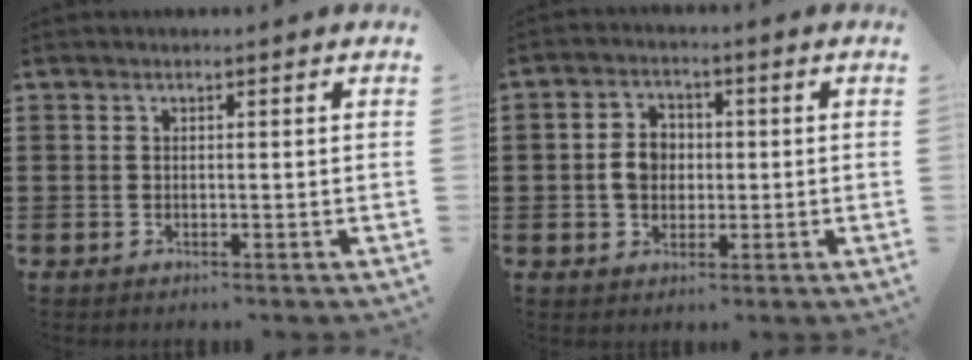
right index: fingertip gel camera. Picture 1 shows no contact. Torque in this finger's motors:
{"motor_torque": [0.86, -0.20, 0.22, 0.06]}